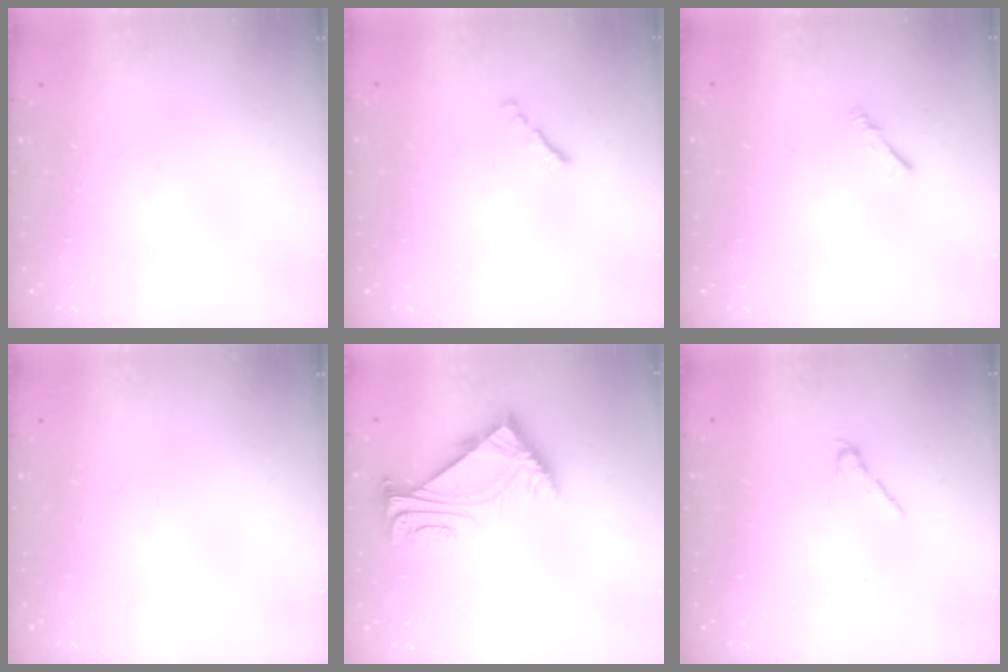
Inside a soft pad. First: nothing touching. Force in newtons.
{"total": 1.5, "press": 1.4, "slide": 0.5}
{"total": 1.9, "press": 1.9, "slide": 0.4}
{"total": 0.0}
{"total": 5.9, "press": 5.8, "slide": 1.1}
{"total": 2.5, "press": 2.4, "slide": 0.7}